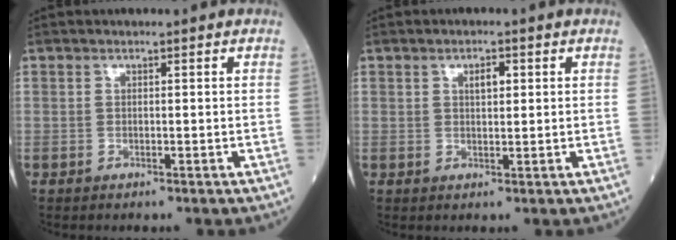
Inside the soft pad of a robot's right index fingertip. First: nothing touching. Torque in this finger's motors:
{"motor_torque": [0.24, 0.01, 0.02, 0.04]}